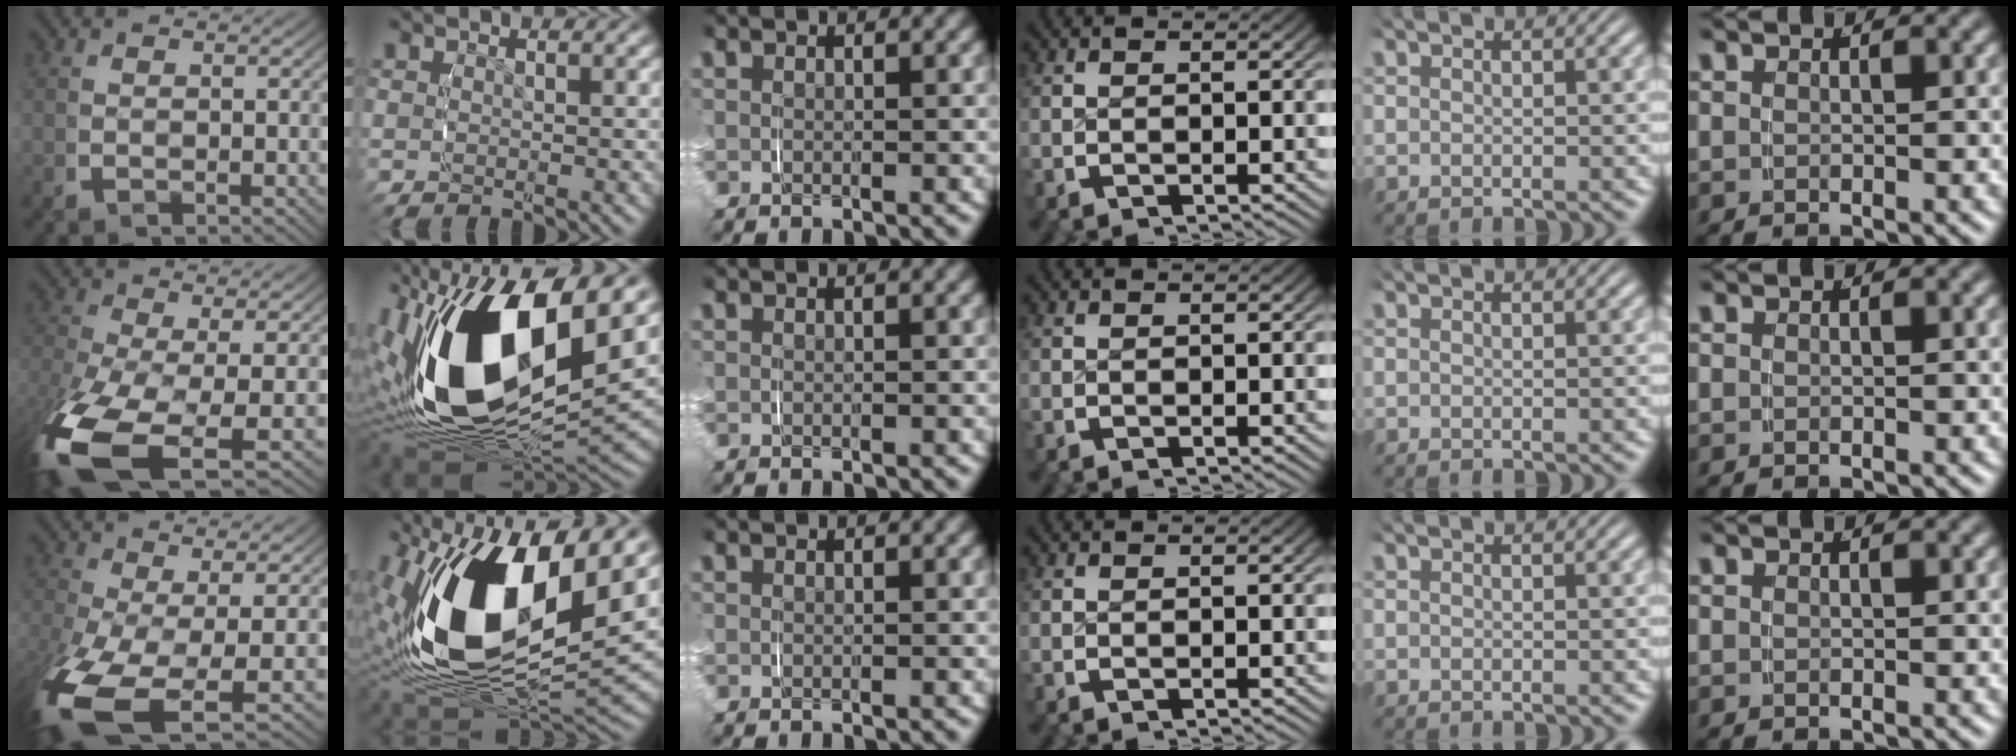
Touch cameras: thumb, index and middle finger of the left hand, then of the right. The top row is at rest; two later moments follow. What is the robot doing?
{"motion": "grasp_and_lifting", "object": "knife"}